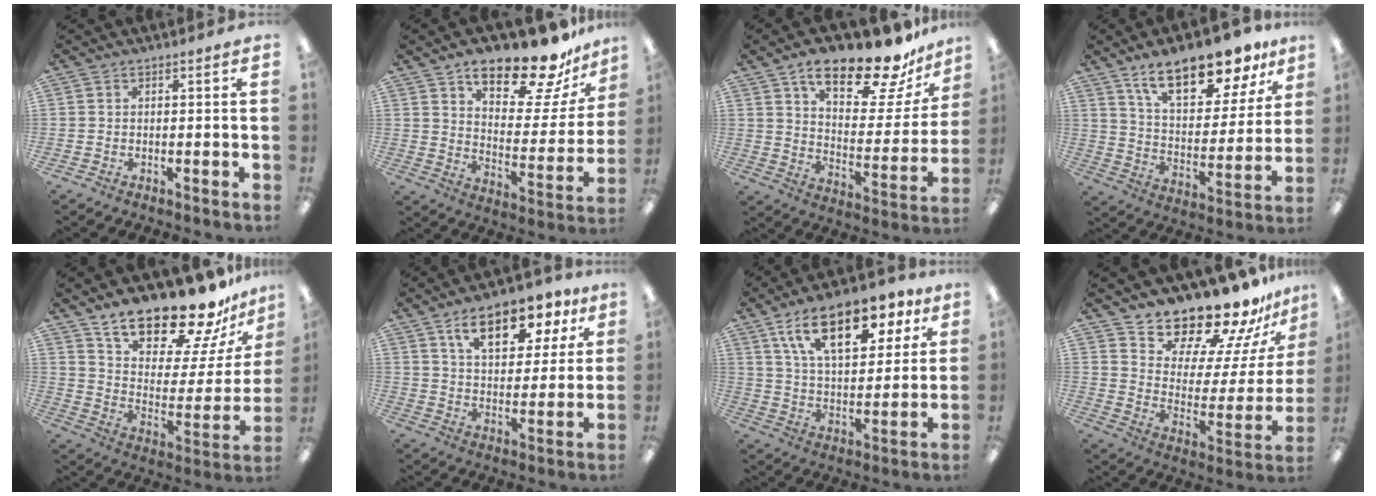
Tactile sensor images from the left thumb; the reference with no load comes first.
{"total": 17.7, "force": [14.0, 5.9, 9.1], "torque": [-0.135, -0.094, 0.235]}
{"total": 19.2, "force": [14.6, 6.5, 10.5], "torque": [-0.161, -0.093, 0.244]}
{"total": 18.8, "force": [13.8, 7.4, 10.4], "torque": [-0.160, -0.079, 0.233]}
{"total": 21.0, "force": [17.5, 6.7, 9.4], "torque": [-0.157, -0.126, 0.300]}
{"total": 14.0, "force": [8.5, 6.8, 8.8], "torque": [-0.130, -0.026, 0.145]}
{"total": 18.5, "force": [10.8, 9.1, 12.0], "torque": [-0.189, -0.033, 0.183]}
{"total": 17.2, "force": [16.1, 4.2, 4.1], "torque": [-0.066, -0.147, 0.271]}